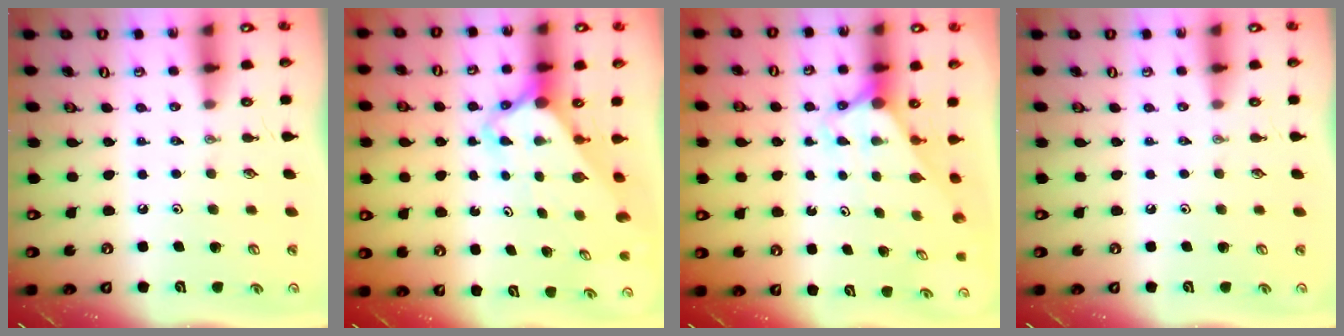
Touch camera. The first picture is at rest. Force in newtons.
{"total": 3.2, "press": 3.2, "slide": 0.3}
{"total": 2.9, "press": 2.9, "slide": 0.0}
{"total": 0.0}